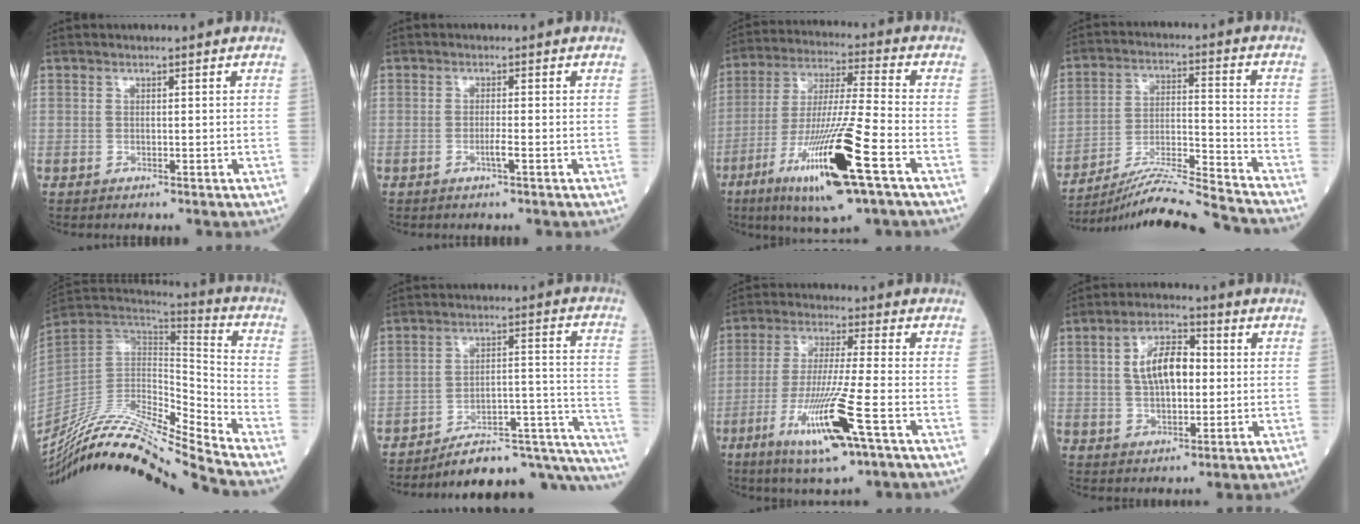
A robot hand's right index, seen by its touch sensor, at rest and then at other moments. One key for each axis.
{"total": 1.3, "fx": -0.6, "fy": -0.2, "fz": 1.2, "tx": -0.023, "ty": -0.001, "tz": -0.011}
{"total": 18.1, "fx": -8.0, "fy": 0.5, "fz": 16.2, "tx": -0.328, "ty": -0.033, "tz": -0.144}
{"total": 16.3, "fx": -15.4, "fy": -2.3, "fz": 4.6, "tx": -0.075, "ty": 0.000, "tz": -0.255}
{"total": 23.7, "fx": -21.7, "fy": -0.4, "fz": 9.4, "tx": -0.195, "ty": -0.009, "tz": -0.373}
{"total": 19.2, "fx": -17.8, "fy": 2.9, "fz": 6.7, "tx": -0.017, "ty": 0.063, "tz": -0.243}
{"total": 13.4, "fx": -5.7, "fy": 0.2, "fz": 12.1, "tx": -0.242, "ty": -0.028, "tz": -0.100}
{"total": 8.9, "fx": 1.2, "fy": 4.2, "fz": 7.8, "tx": -0.147, "ty": 0.018, "tz": 0.022}